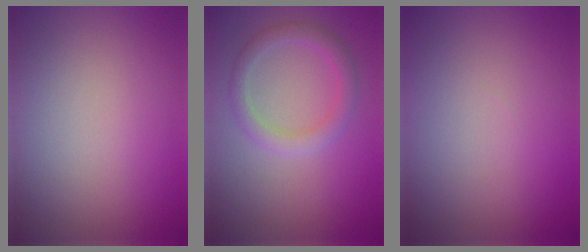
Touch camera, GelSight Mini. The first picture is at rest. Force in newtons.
{"total": 2.7, "press": 2.7, "slide": 0.0}
{"total": 0.0}